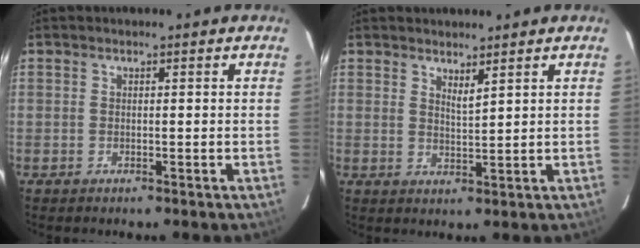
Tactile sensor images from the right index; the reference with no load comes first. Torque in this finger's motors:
{"motor_torque": [-0.08, 0.11, -0.04, 0.00]}